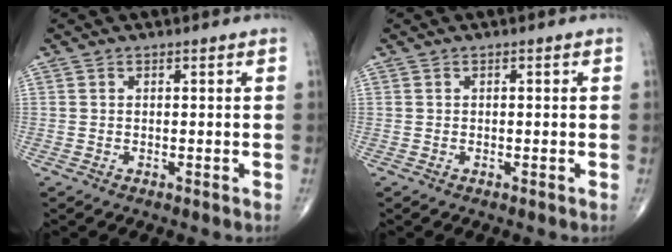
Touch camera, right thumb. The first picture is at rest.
{"total": 0.0}